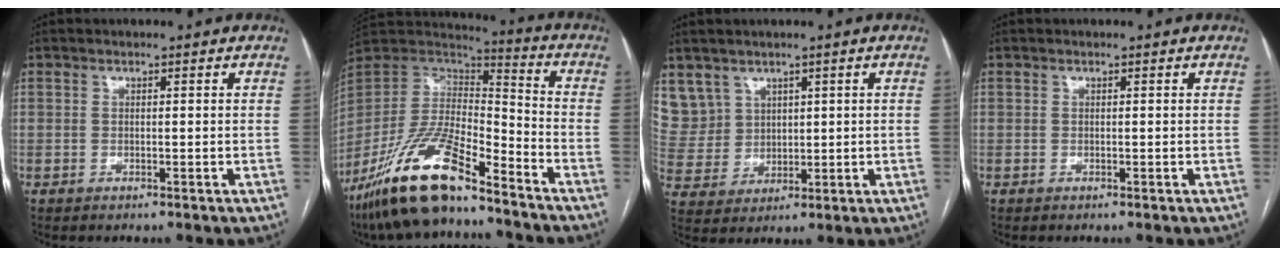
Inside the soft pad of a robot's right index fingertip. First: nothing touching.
{"total": 18.8, "force": [-13.6, 4.8, 12.0], "torque": [-0.252, -0.006, -0.254]}
{"total": 8.4, "force": [4.9, 6.8, 0.6], "torque": [-0.024, 0.025, 0.121]}
{"total": 0.0}